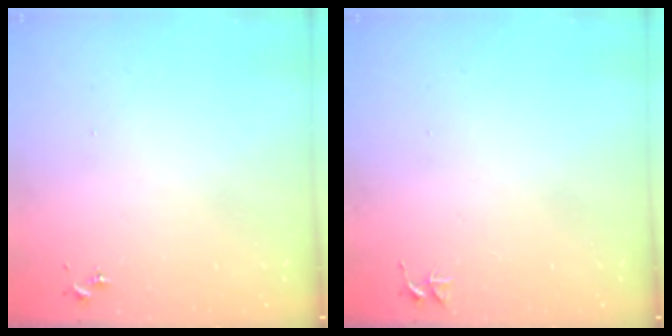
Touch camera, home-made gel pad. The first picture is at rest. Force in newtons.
{"total": 3.7, "press": 3.7, "slide": 0.3}